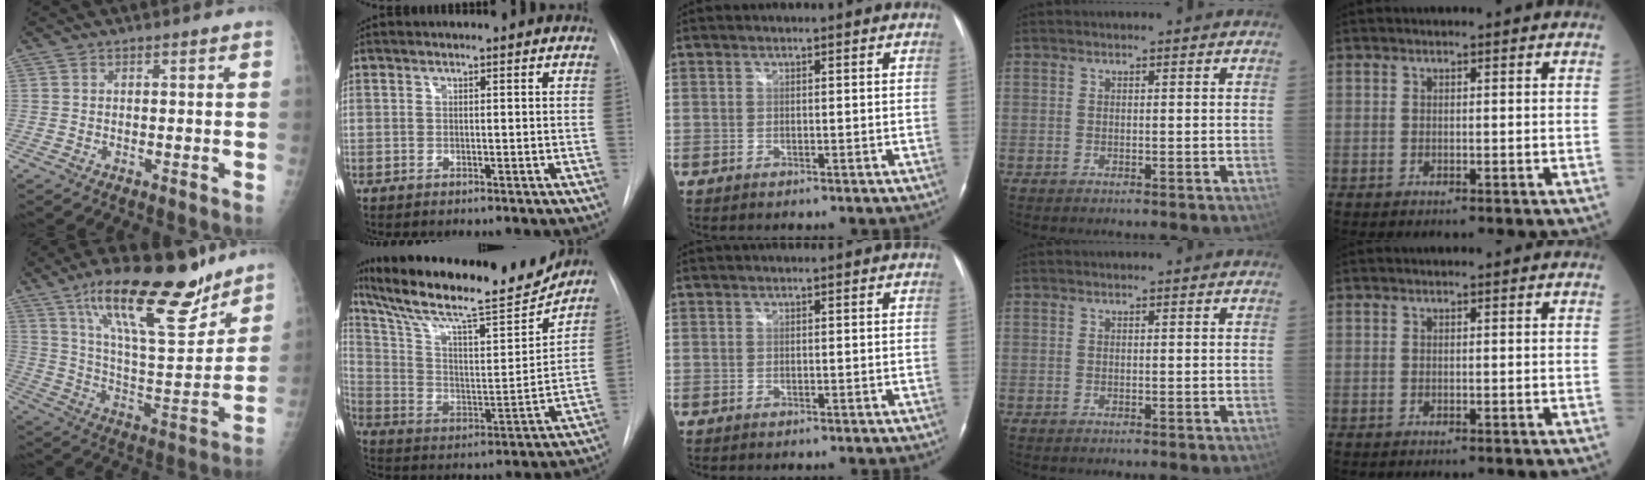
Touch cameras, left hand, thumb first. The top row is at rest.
{"thumb": {"total": 22.8, "force": [15.4, 7.0, 15.3], "torque": [-0.216, -0.074, 0.260]}, "index": {"total": 21.5, "force": [18.6, 2.6, 10.4], "torque": [-0.186, -0.009, 0.296]}}